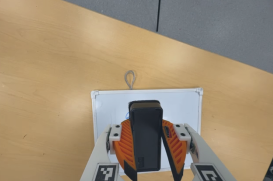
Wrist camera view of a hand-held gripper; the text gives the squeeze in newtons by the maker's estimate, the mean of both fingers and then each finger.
{"total": 9.2, "left": 9.3, "right": 9.0}